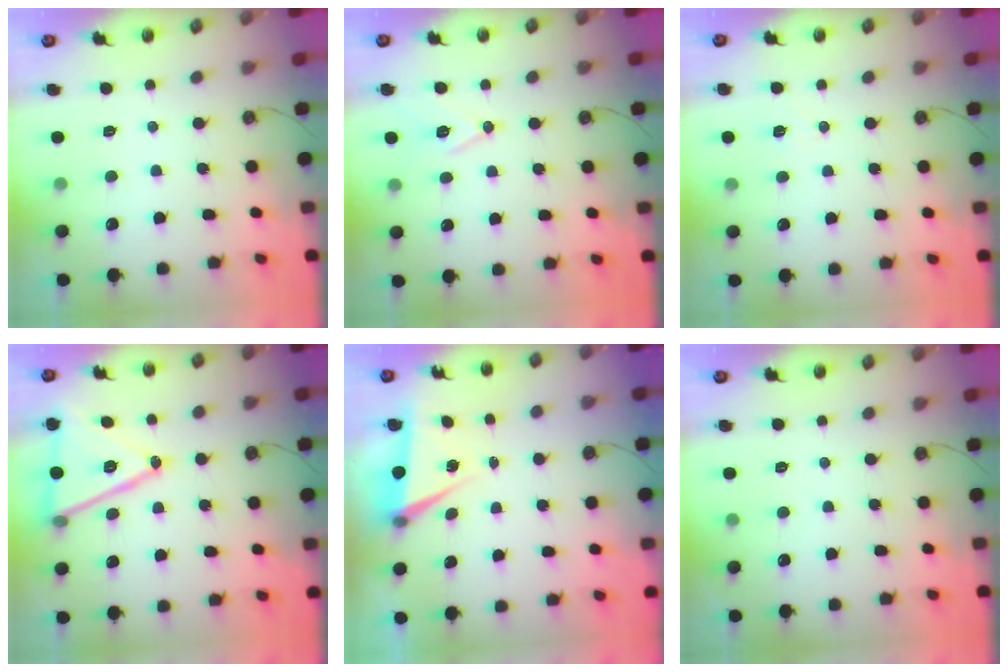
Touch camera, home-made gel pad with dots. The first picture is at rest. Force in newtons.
{"total": 10.1, "press": 9.4, "slide": 3.5}
{"total": 5.1, "press": 4.7, "slide": 2.0}
{"total": 17.5, "press": 17.2, "slide": 3.4}
{"total": 5.6, "press": 3.7, "slide": 4.3}
{"total": 0.0}